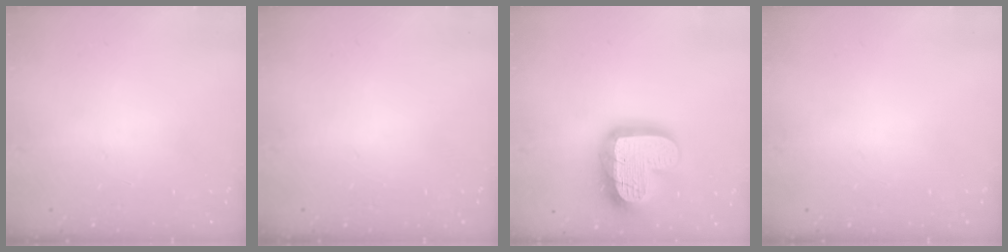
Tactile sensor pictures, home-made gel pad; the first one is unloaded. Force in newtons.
{"total": 0.0}
{"total": 20.3, "press": 20.3, "slide": 1.8}
{"total": 0.0}